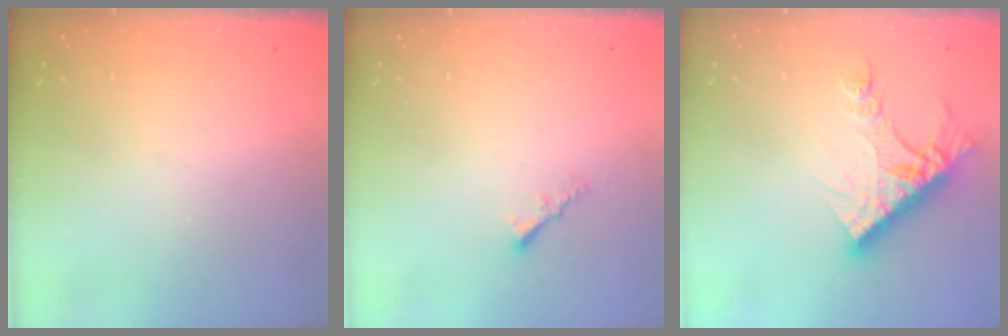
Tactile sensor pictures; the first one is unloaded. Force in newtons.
{"total": 2.0, "press": 2.0, "slide": 0.3}
{"total": 11.6, "press": 11.5, "slide": 1.1}